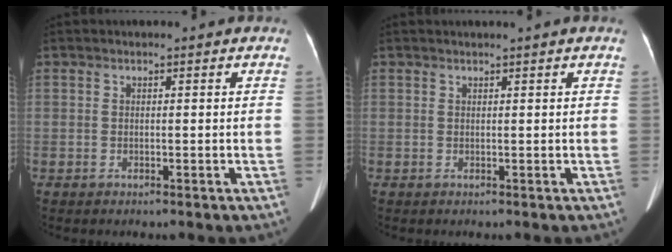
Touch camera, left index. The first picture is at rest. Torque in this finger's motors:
{"motor_torque": [0.44, -0.57, 0.21, 0.06]}